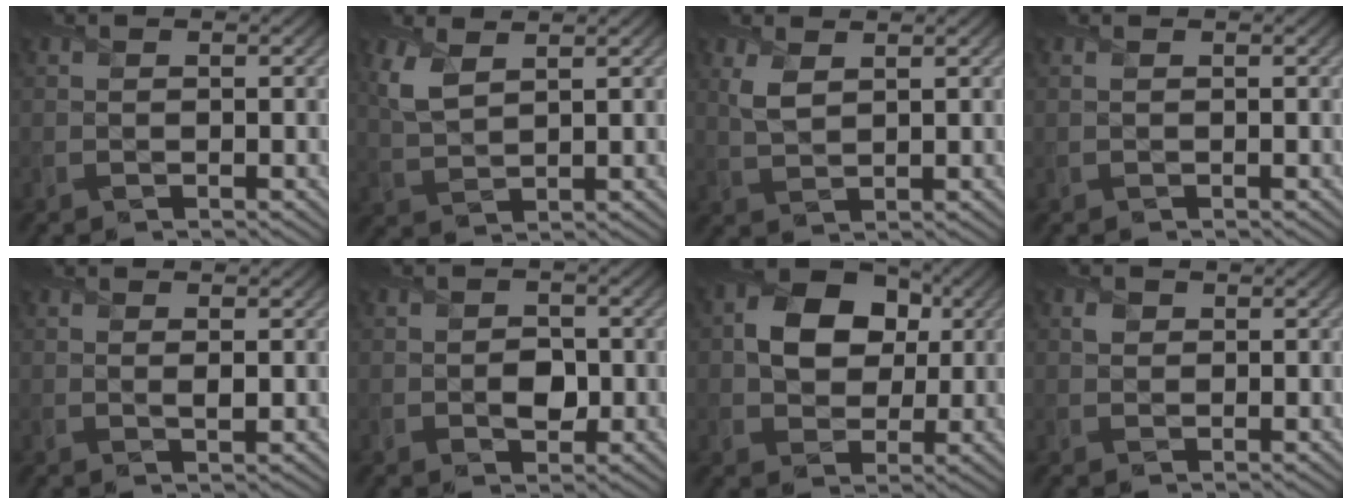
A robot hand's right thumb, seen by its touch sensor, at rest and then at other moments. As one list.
[{"total": 4.4, "force": [2.4, 1.9, 3.2], "torque": [-0.091, 0.003, 0.054]}, {"total": 3.0, "force": [1.6, 1.4, 2.1], "torque": [-0.057, 0.000, 0.036]}, {"total": 0.0}, {"total": 0.9, "force": [0.4, 0.2, 0.8], "torque": [-0.019, -0.001, 0.008]}, {"total": 2.7, "force": [-0.5, 2.1, 1.6], "torque": [-0.027, -0.006, -0.011]}, {"total": 8.9, "force": [1.8, 6.8, 5.5], "torque": [-0.101, 0.011, 0.020]}, {"total": 1.1, "force": [0.5, 0.9, 0.2], "torque": [-0.003, -0.001, 0.009]}]